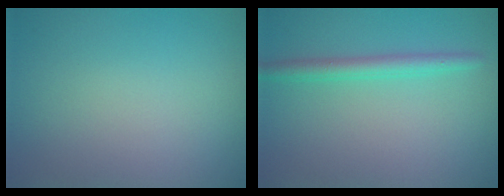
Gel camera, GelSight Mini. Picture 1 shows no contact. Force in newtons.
{"total": 2.4, "press": 2.4, "slide": 0.2}